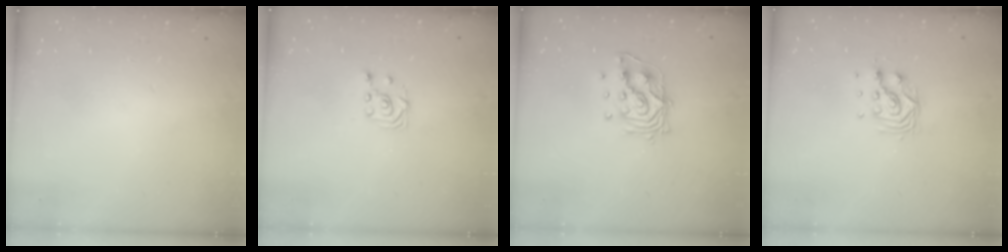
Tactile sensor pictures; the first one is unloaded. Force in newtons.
{"total": 2.7, "press": 2.4, "slide": 1.3}
{"total": 11.2, "press": 11.2, "slide": 0.6}
{"total": 8.8, "press": 8.8, "slide": 0.6}